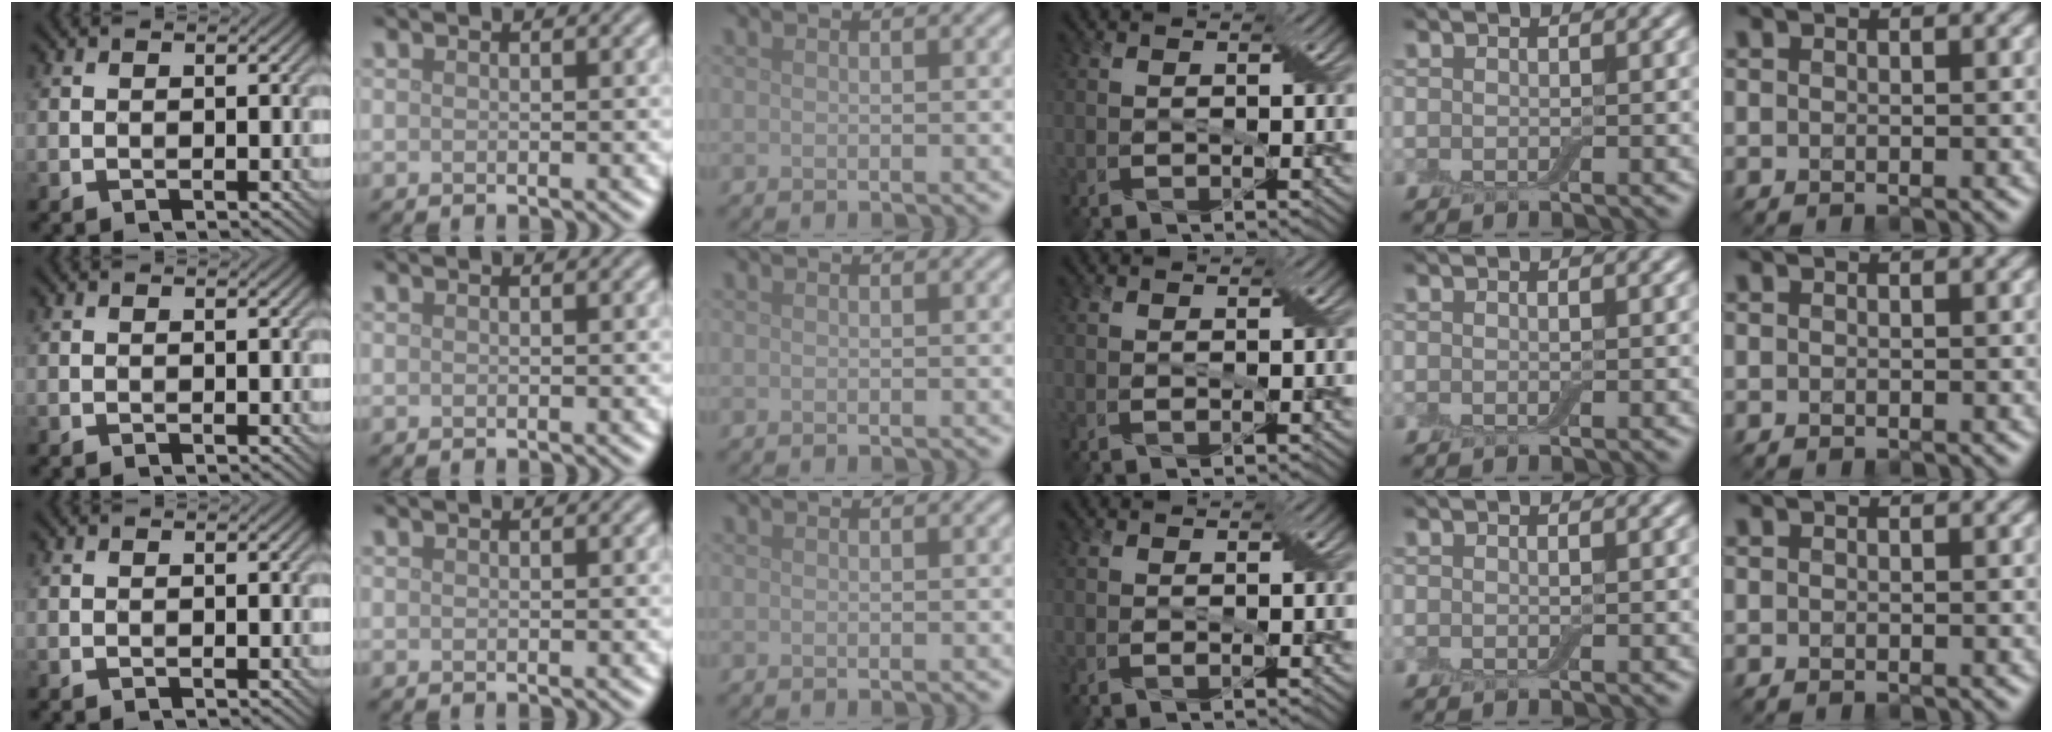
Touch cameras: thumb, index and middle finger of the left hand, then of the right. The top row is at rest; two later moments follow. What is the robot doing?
{"motion": "fold", "object": "bandage"}